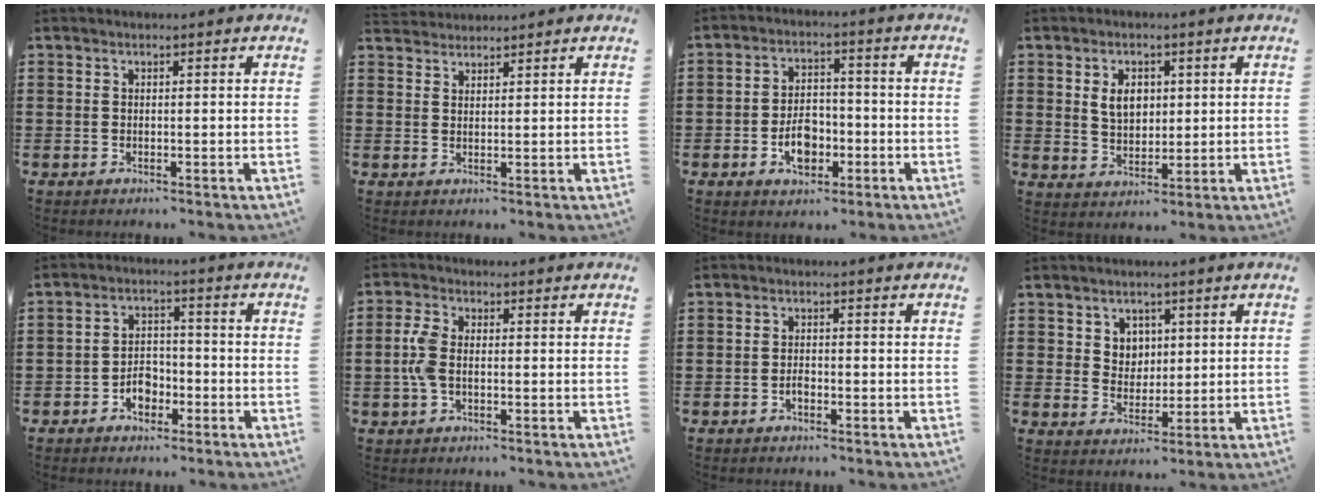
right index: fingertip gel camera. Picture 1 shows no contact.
{"total": 2.0, "force": [2.0, 0.1, -0.4], "torque": [0.003, 0.001, 0.040]}
{"total": 6.0, "force": [-2.2, 3.8, 4.1], "torque": [-0.071, 0.000, -0.044]}
{"total": 4.5, "force": [1.1, 3.2, 3.0], "torque": [-0.062, 0.009, 0.017]}
{"total": 3.9, "force": [-2.1, 2.7, 1.9], "torque": [-0.039, 0.007, -0.042]}
{"total": 4.7, "force": [-0.4, 2.5, 3.9], "torque": [-0.103, -0.005, -0.015]}
{"total": 1.5, "force": [-0.9, 0.9, 0.9], "torque": [-0.021, -0.001, -0.016]}
{"total": 4.0, "force": [1.8, 3.5, 0.6], "torque": [-0.021, 0.008, 0.031]}